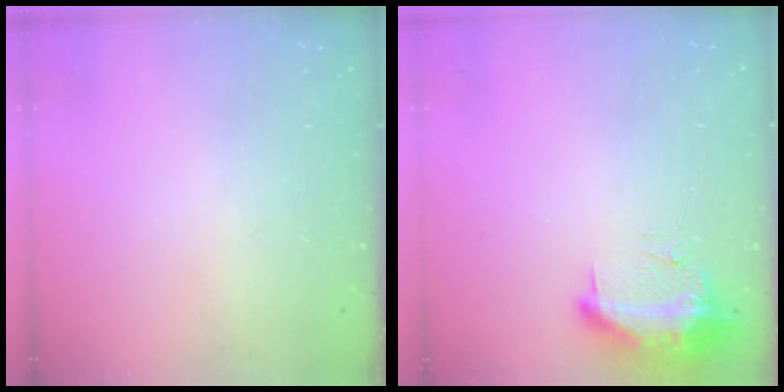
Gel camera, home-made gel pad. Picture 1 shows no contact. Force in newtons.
{"total": 10.0, "press": 9.9, "slide": 1.7}